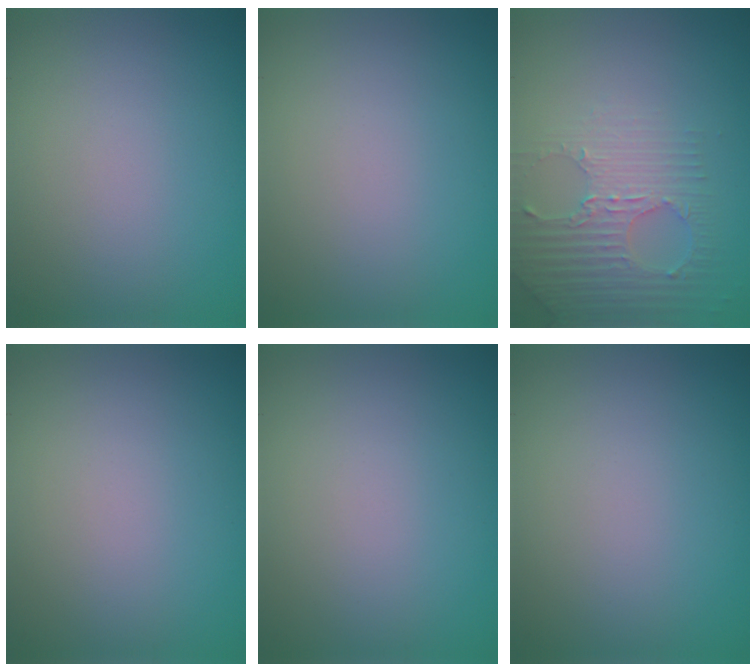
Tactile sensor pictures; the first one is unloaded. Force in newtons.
{"total": 0.0}
{"total": 2.8, "press": 2.7, "slide": 0.9}
{"total": 0.0}
{"total": 0.0}
{"total": 0.0}